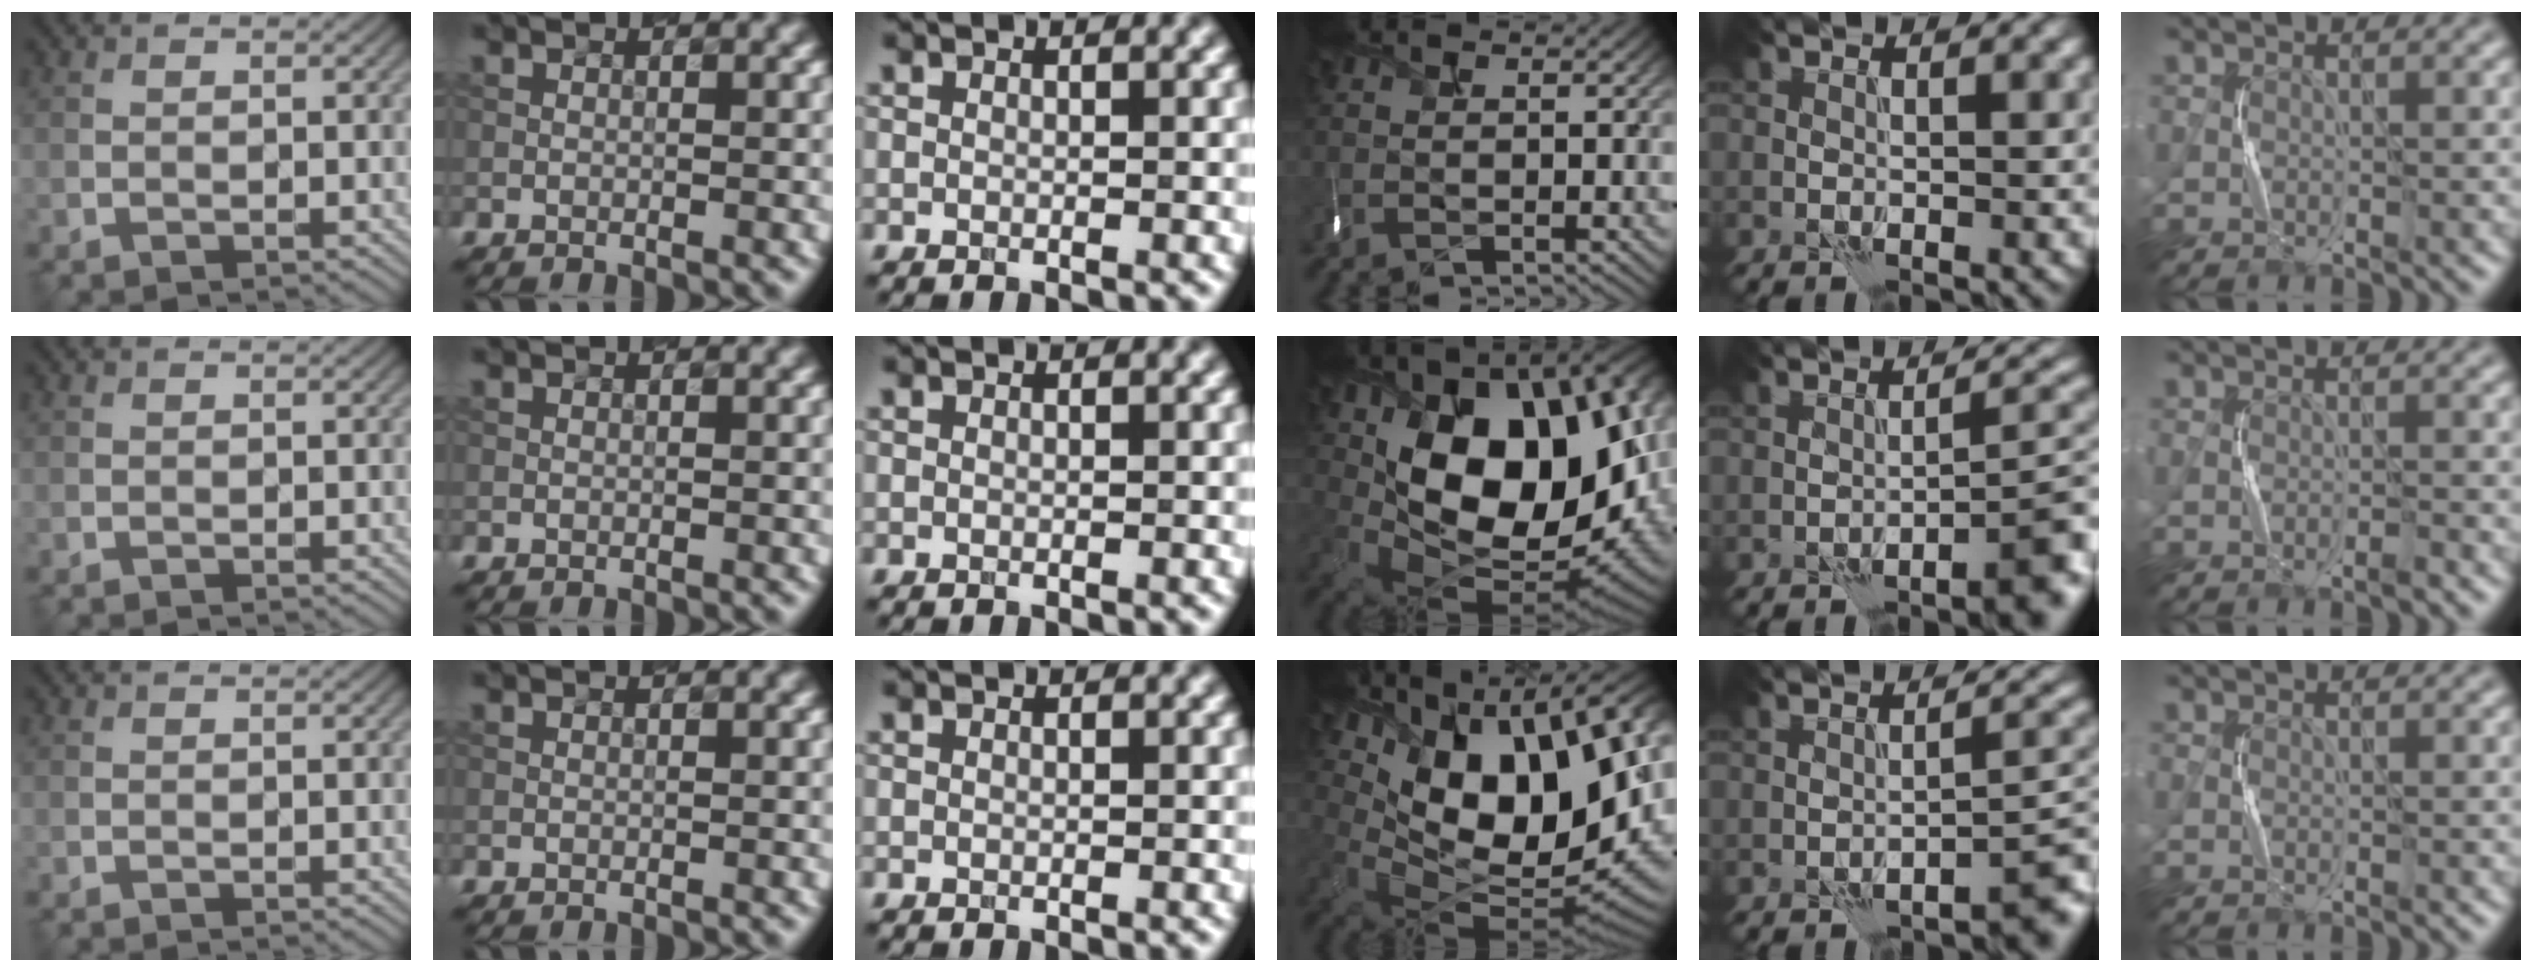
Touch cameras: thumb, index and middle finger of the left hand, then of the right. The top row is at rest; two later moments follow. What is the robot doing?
{"motion": "shake", "object": "tambourine"}